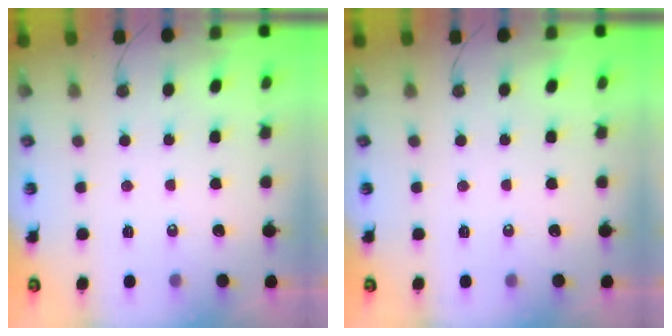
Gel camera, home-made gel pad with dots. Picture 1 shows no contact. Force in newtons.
{"total": 0.0}